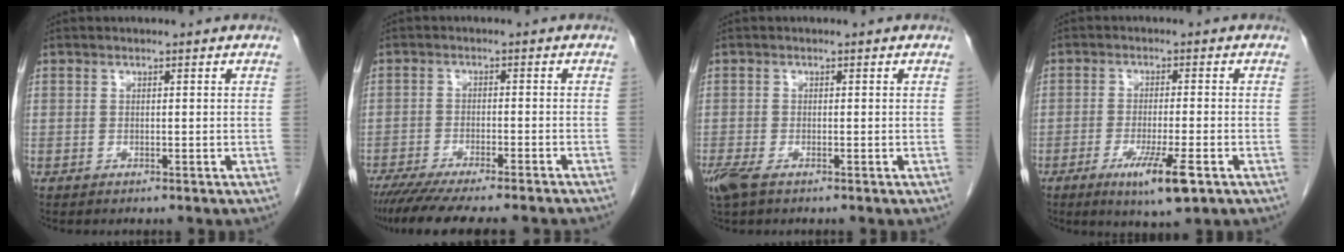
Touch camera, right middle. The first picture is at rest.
{"total": 14.8, "force": [-12.8, 0.9, 7.4], "torque": [-0.113, -0.035, -0.186]}
{"total": 3.3, "force": [-2.1, 1.1, 2.3], "torque": [-0.058, -0.011, -0.037]}
{"total": 7.4, "force": [-3.7, 0.4, 6.4], "torque": [-0.116, -0.020, -0.057]}